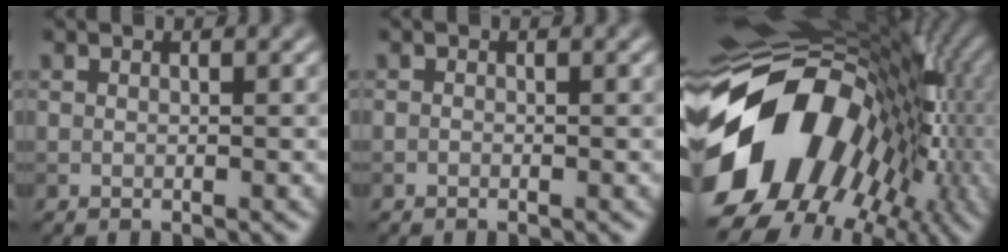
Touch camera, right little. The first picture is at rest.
{"total": 0.0}
{"total": 17.5, "force": [-2.7, 13.0, 11.5], "torque": [-0.196, -0.015, -0.042]}